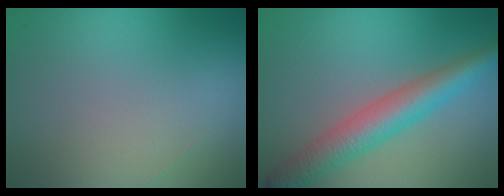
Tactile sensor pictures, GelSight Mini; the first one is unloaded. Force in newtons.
{"total": 5.8, "press": 5.8, "slide": 0.1}